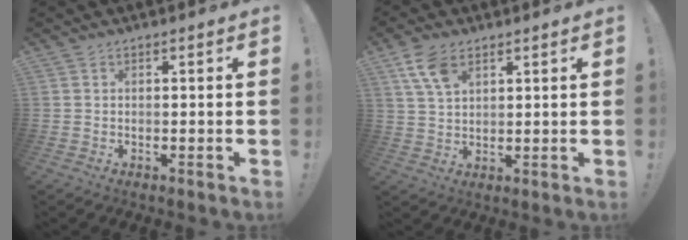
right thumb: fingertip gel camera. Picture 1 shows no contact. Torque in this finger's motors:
{"motor_torque": [0.83, 1.78, 0.18, 0.02, 0.01]}